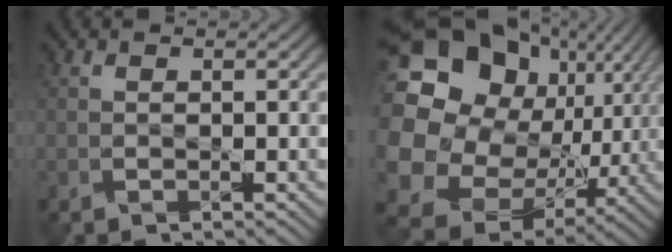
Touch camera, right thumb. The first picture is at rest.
{"total": 22.0, "force": [4.6, 18.1, 11.7], "torque": [-0.306, -0.014, 0.102]}